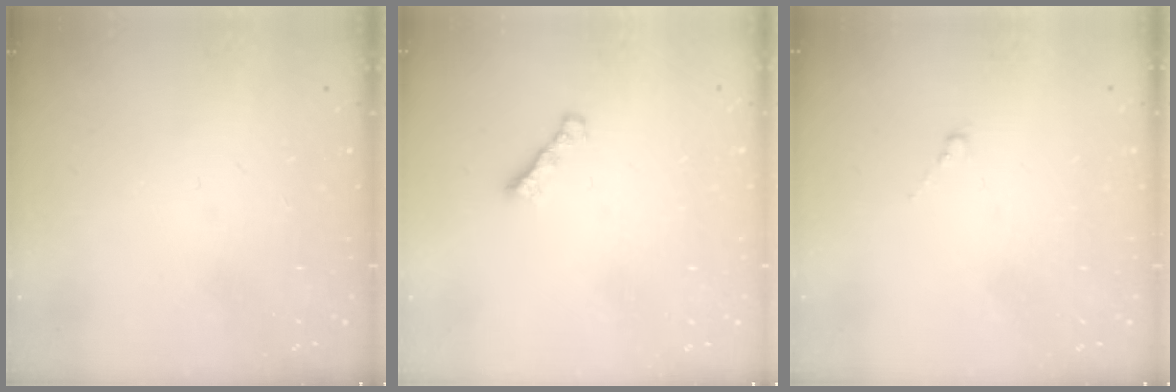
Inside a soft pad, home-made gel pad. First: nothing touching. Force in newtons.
{"total": 1.8, "press": 1.7, "slide": 0.6}
{"total": 0.8, "press": 0.7, "slide": 0.5}